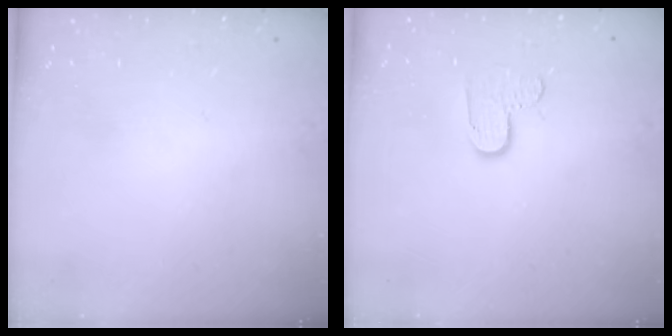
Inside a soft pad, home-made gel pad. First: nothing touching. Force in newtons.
{"total": 7.7, "press": 7.6, "slide": 0.4}